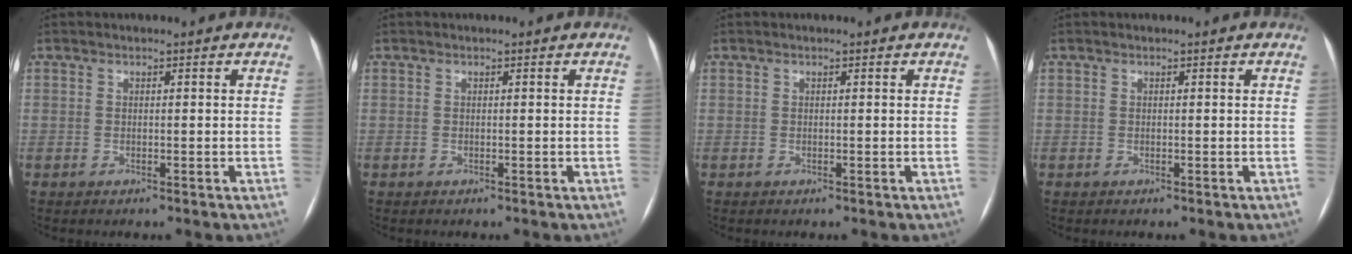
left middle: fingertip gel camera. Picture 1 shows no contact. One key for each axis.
{"total": 0.0}
{"total": 0.0}
{"total": 0.0}